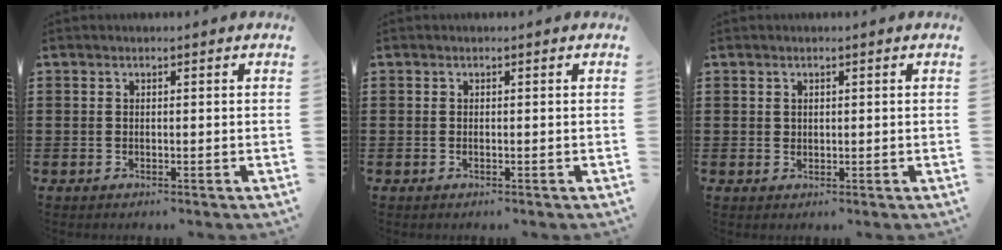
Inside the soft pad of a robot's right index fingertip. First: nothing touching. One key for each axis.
{"total": 0.0}
{"total": 0.8, "fx": 0.4, "fy": 0.6, "fz": 0.2, "tx": -0.006, "ty": 0.002, "tz": 0.009}